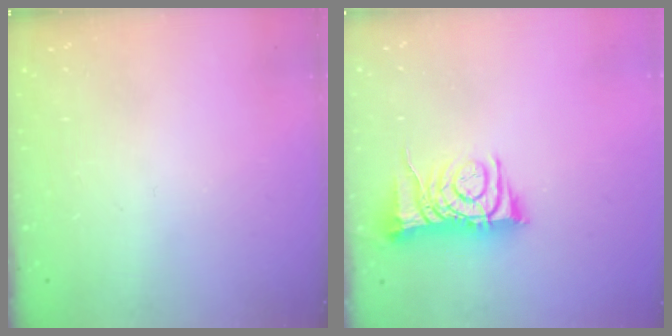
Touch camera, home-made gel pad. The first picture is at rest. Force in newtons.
{"total": 8.2, "press": 8.2, "slide": 0.7}